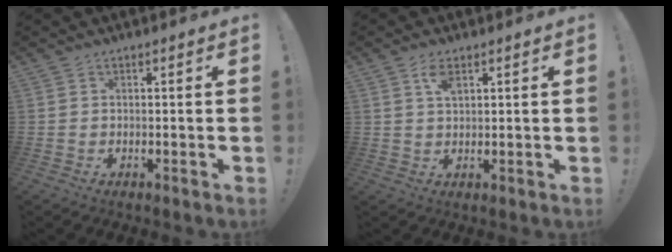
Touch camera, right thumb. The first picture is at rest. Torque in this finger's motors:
{"motor_torque": [0.38, 1.19, -0.02, -0.01, 0.00]}